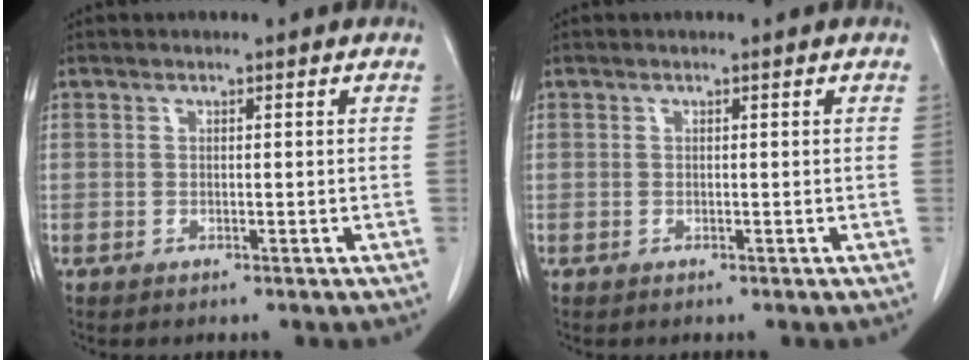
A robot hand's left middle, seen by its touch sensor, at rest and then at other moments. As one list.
[{"total": 0.0}]